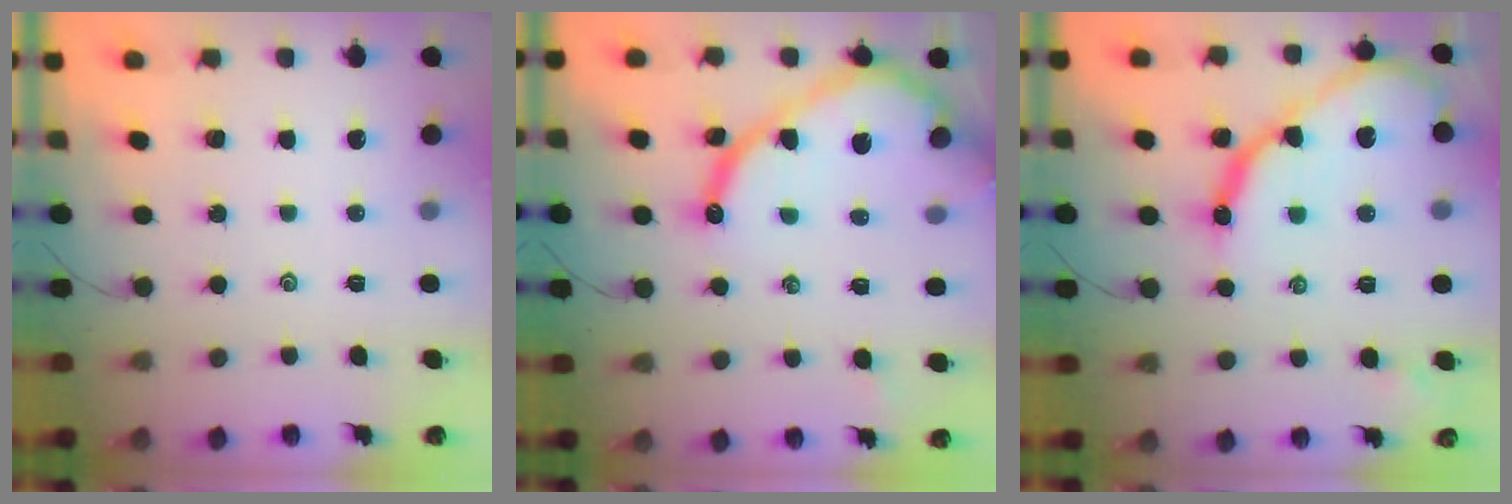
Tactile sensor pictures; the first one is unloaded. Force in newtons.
{"total": 15.1, "press": 15.0, "slide": 1.8}
{"total": 15.2, "press": 15.2, "slide": 1.3}